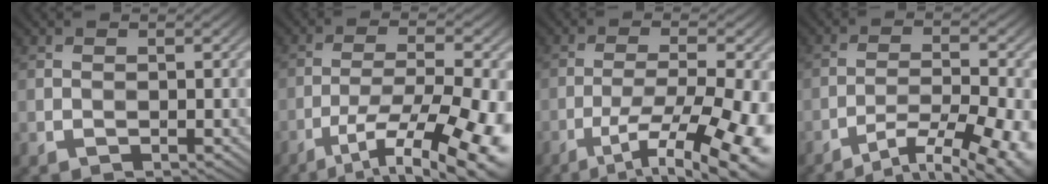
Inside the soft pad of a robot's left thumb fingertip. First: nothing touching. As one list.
[{"total": 16.0, "force": [-9.5, 4.7, 12.0], "torque": [-0.192, -0.028, -0.129]}, {"total": 14.7, "force": [-7.9, 4.3, 11.6], "torque": [-0.181, -0.020, -0.106]}, {"total": 12.2, "force": [-8.4, 3.4, 8.1], "torque": [-0.143, -0.017, -0.108]}]